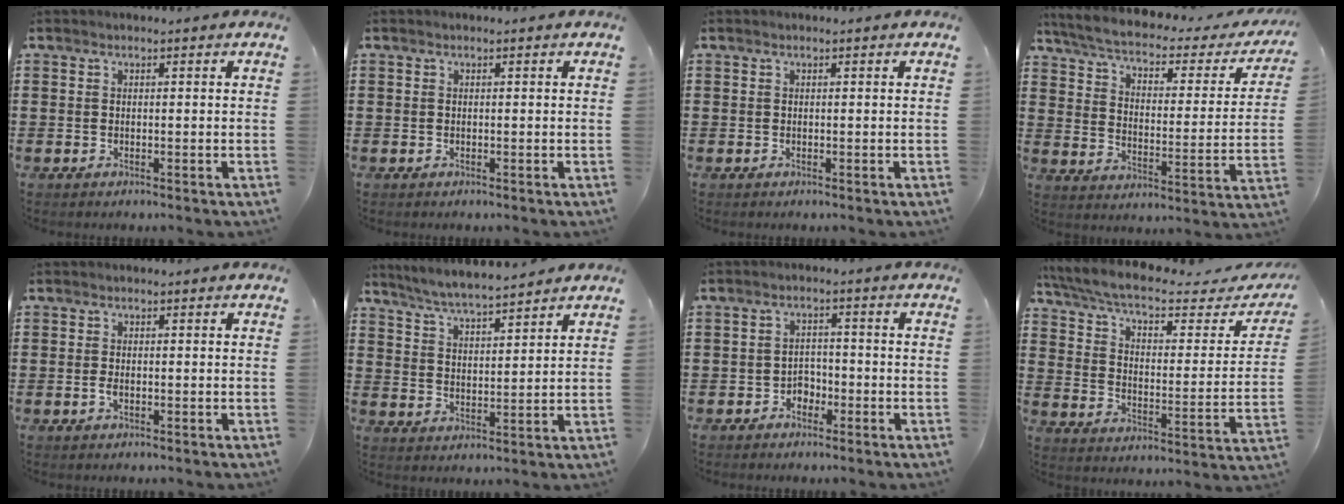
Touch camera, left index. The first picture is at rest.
{"total": 0.0}
{"total": 0.0}
{"total": 3.8, "force": [2.7, 0.9, 2.5], "torque": [-0.064, -0.024, 0.039]}
{"total": 1.1, "force": [-0.4, 0.5, 0.9], "torque": [-0.033, -0.009, -0.012]}
{"total": 5.3, "force": [5.1, -0.2, 1.3], "torque": [-0.044, -0.022, 0.089]}
{"total": 2.5, "force": [-1.8, 1.6, 0.6], "torque": [-0.018, 0.004, -0.041]}
{"total": 7.7, "force": [6.2, 1.1, 4.5], "torque": [-0.112, -0.037, 0.104]}